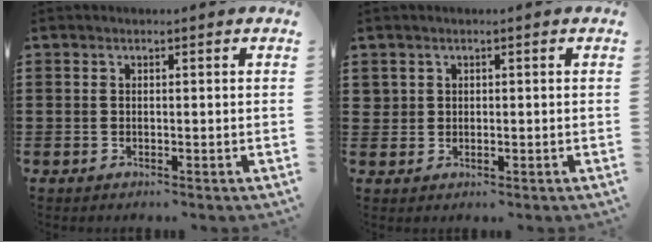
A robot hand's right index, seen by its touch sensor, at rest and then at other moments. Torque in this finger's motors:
{"motor_torque": [-0.23, 0.28, 0.02, 0.01]}